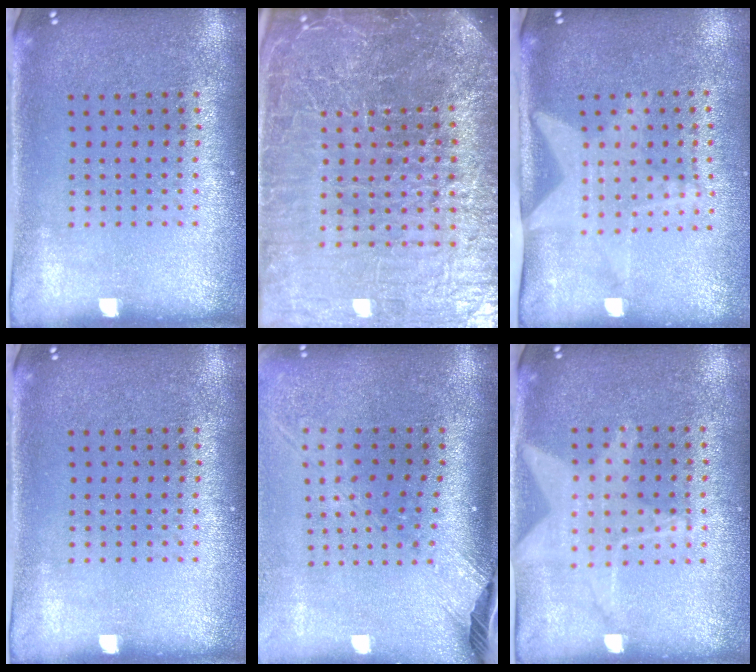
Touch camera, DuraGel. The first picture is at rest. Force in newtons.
{"total": 7.2, "press": 6.3, "slide": 3.5}
{"total": 1.5, "press": 1.4, "slide": 0.5}
{"total": 0.0}
{"total": 2.6, "press": 1.9, "slide": 1.8}
{"total": 1.1, "press": 1.1, "slide": 0.3}